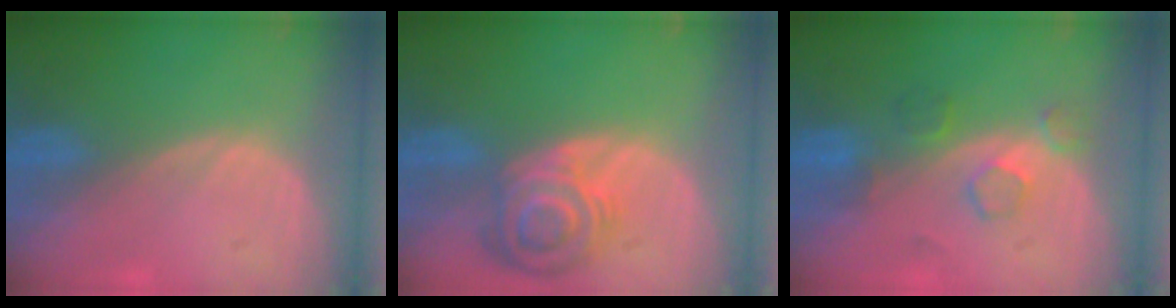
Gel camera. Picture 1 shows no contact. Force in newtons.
{"total": 8.4, "press": 7.4, "slide": 3.9}
{"total": 4.2, "press": 4.2, "slide": 0.5}